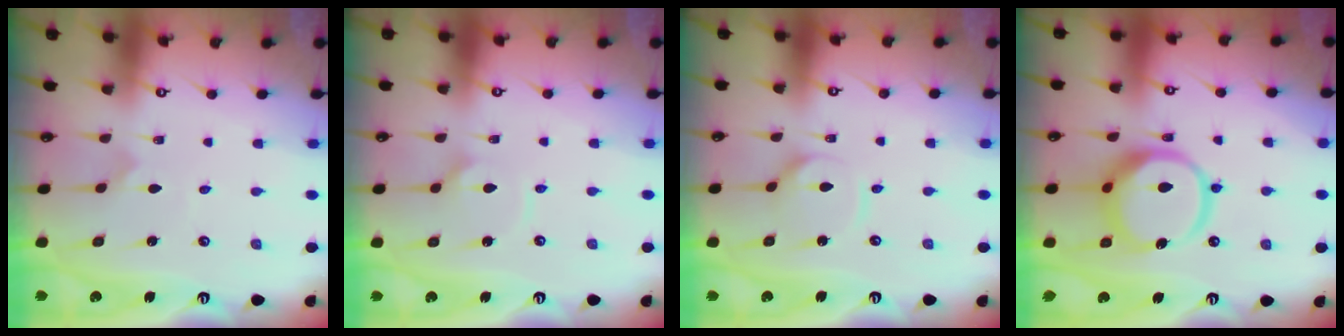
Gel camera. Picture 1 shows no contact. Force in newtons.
{"total": 2.7, "press": 2.6, "slide": 0.7}
{"total": 4.5, "press": 4.5, "slide": 0.4}
{"total": 14.6, "press": 14.5, "slide": 1.3}